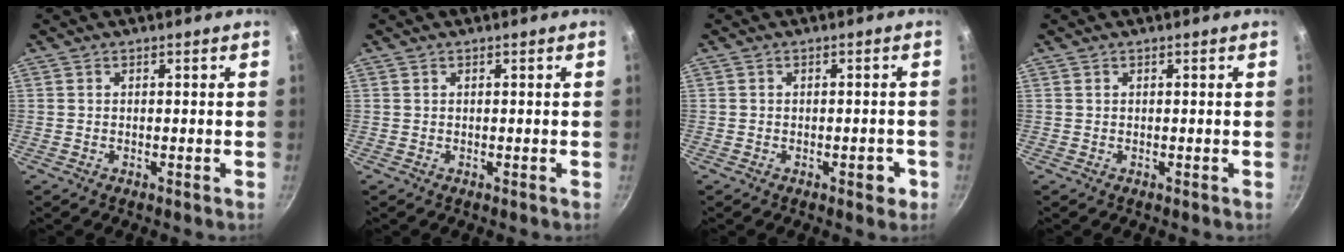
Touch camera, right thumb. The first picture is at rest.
{"total": 0.0}
{"total": 2.9, "force": [-1.3, 1.5, 2.1], "torque": [-0.011, 0.015, -0.013]}
{"total": 0.0}